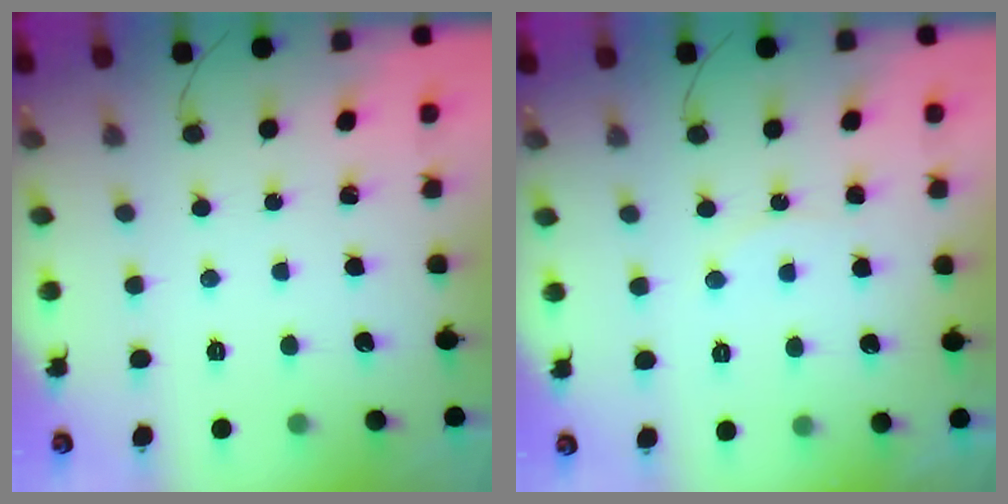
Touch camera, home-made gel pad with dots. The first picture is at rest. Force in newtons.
{"total": 4.5, "press": 4.5, "slide": 0.5}